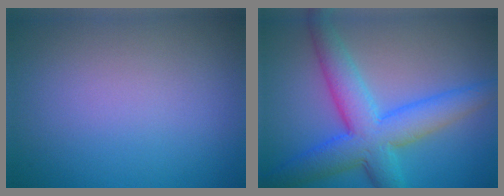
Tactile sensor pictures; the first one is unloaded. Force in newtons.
{"total": 7.6, "press": 7.6, "slide": 0.1}